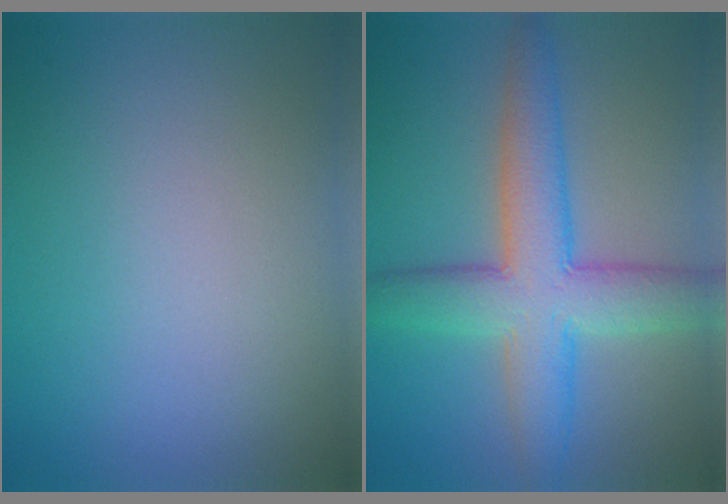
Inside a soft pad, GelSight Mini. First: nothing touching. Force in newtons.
{"total": 7.4, "press": 7.4, "slide": 0.1}